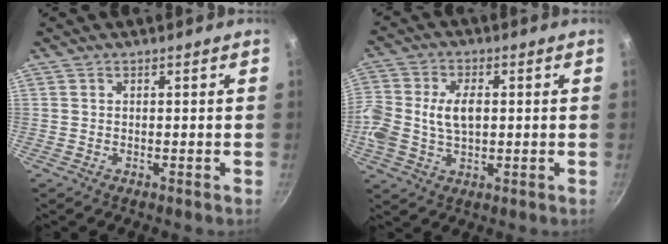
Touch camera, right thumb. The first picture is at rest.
{"total": 11.3, "force": [0.4, 7.4, 8.5], "torque": [-0.175, 0.024, 0.001]}